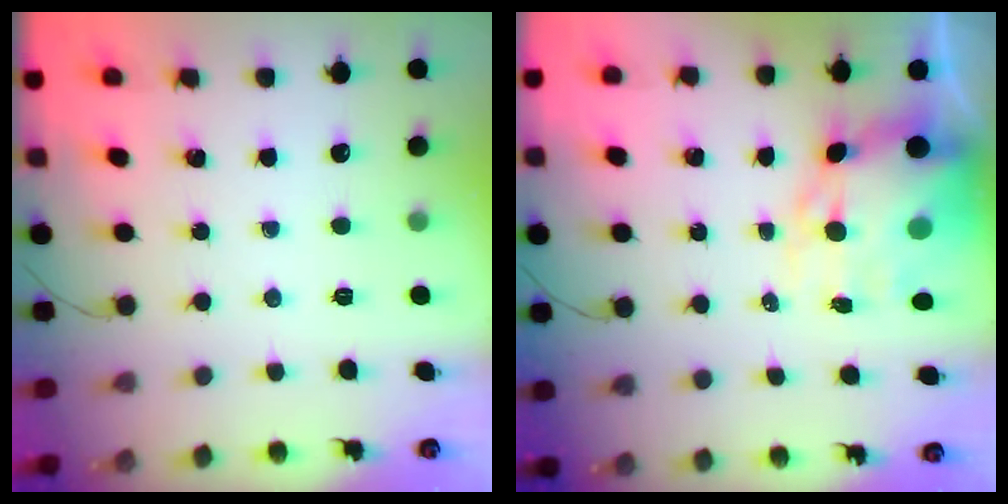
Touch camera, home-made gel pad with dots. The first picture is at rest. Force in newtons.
{"total": 12.6, "press": 12.2, "slide": 3.1}